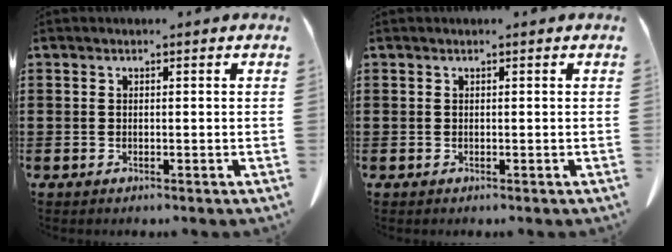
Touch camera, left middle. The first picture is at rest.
{"total": 0.0}